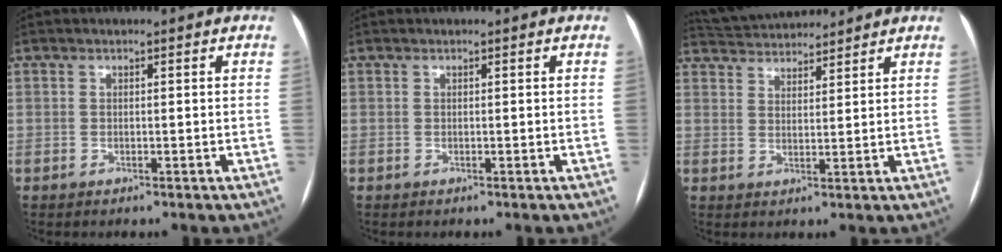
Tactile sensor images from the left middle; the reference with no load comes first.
{"total": 0.0}
{"total": 9.3, "force": [8.9, 1.5, 2.2], "torque": [-0.046, 0.028, 0.142]}